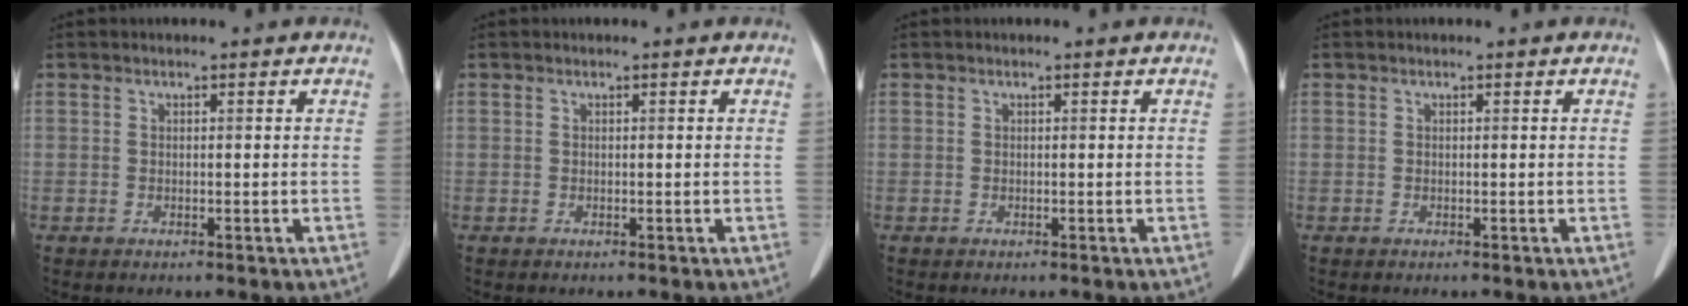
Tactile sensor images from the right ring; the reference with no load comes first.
{"total": 0.0}
{"total": 0.0}
{"total": 0.0}